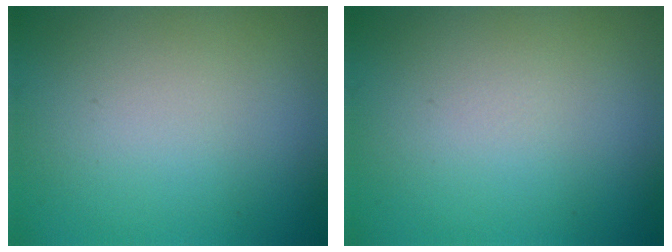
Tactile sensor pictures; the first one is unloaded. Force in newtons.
{"total": 0.0}